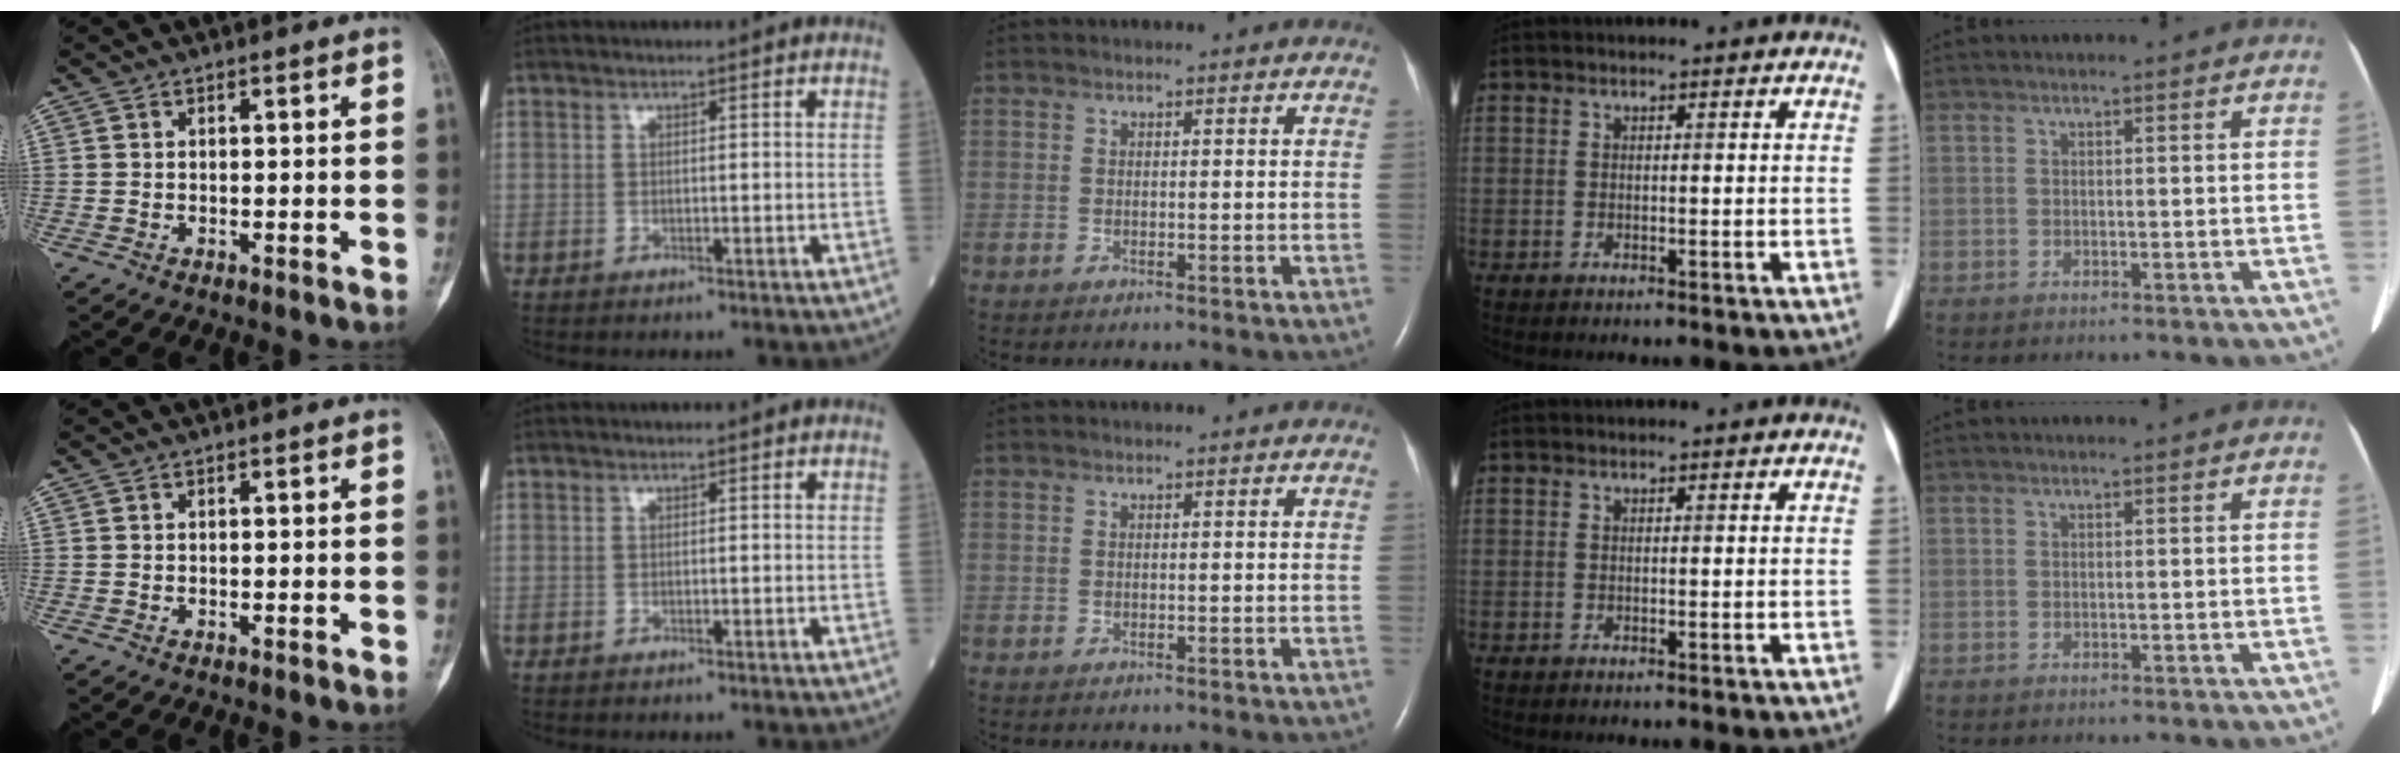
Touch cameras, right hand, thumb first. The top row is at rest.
{}